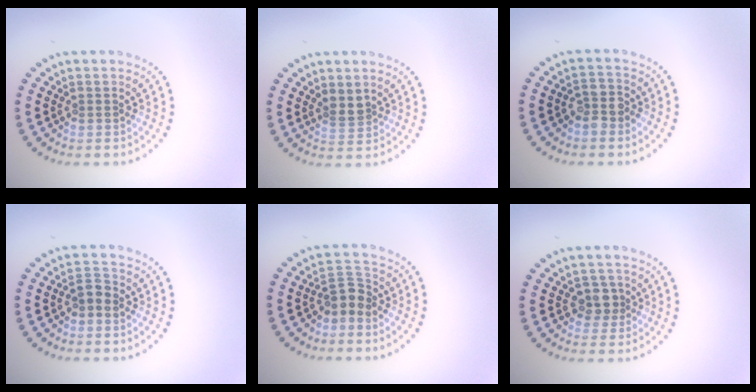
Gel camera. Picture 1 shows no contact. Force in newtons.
{"total": 1.8, "press": 1.3, "slide": 1.2}
{"total": 2.2, "press": 2.0, "slide": 1.0}
{"total": 1.6, "press": 1.4, "slide": 0.6}
{"total": 2.3, "press": 1.9, "slide": 1.3}
{"total": 2.1, "press": 1.7, "slide": 1.1}